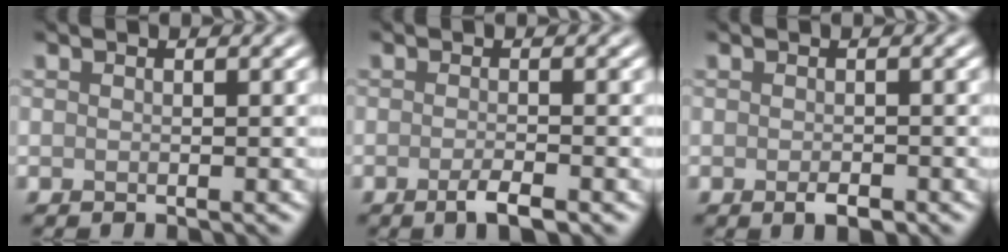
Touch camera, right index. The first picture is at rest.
{"total": 2.1, "force": [-1.2, 0.4, 1.7], "torque": [-0.025, 0.000, -0.024]}
{"total": 1.3, "force": [-0.7, 0.6, 1.0], "torque": [-0.017, -0.003, -0.010]}